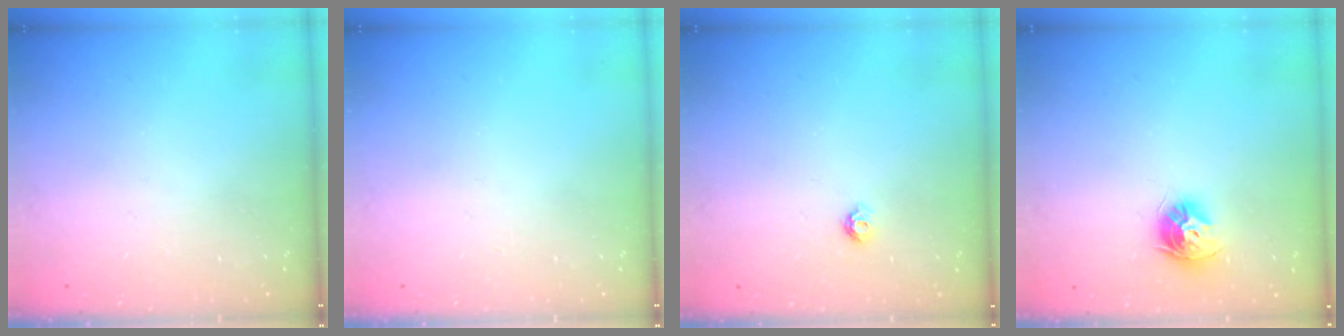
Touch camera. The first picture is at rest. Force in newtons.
{"total": 0.0}
{"total": 3.9, "press": 3.9, "slide": 0.5}
{"total": 9.6, "press": 9.6, "slide": 0.9}